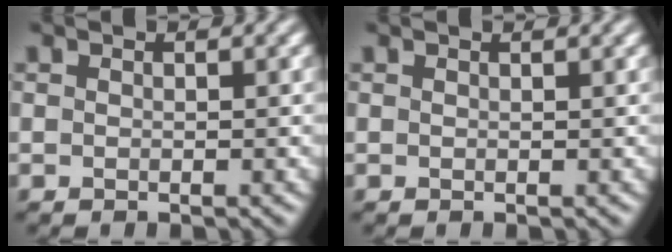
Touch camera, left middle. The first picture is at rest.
{"total": 0.7, "force": [0.6, 0.2, 0.3], "torque": [-0.003, -0.002, 0.004]}